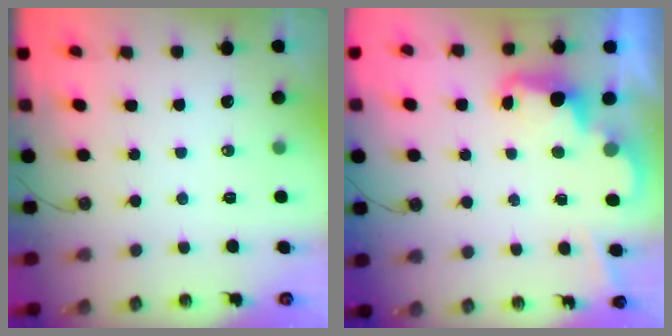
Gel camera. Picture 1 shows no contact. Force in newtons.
{"total": 2.6, "press": 2.5, "slide": 0.6}